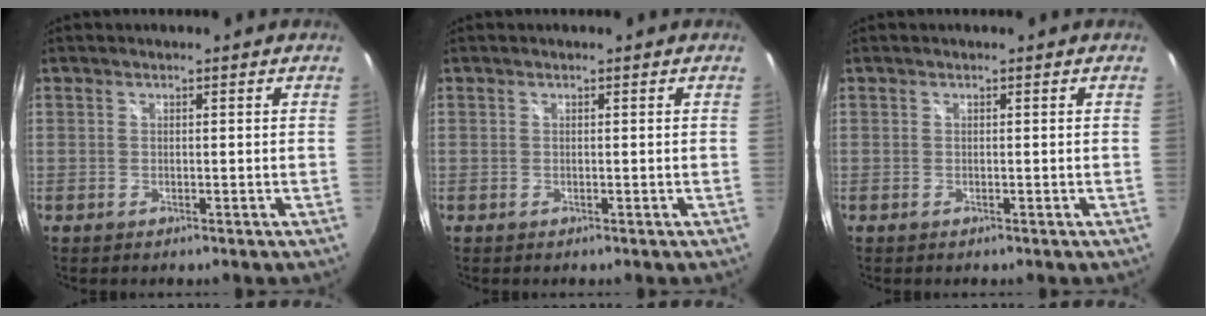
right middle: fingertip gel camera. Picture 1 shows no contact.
{"total": 0.0}
{"total": 0.0}